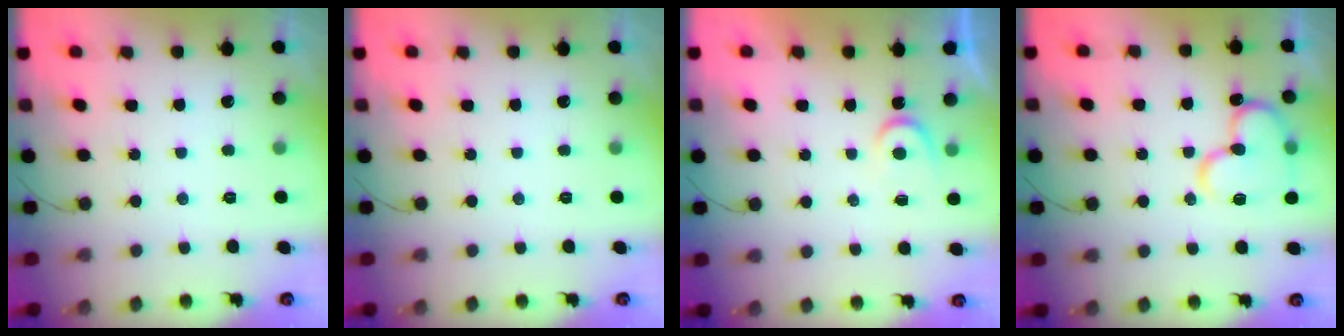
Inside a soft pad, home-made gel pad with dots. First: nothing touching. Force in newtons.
{"total": 0.0}
{"total": 3.1, "press": 3.1, "slide": 0.4}
{"total": 15.8, "press": 15.7, "slide": 1.8}